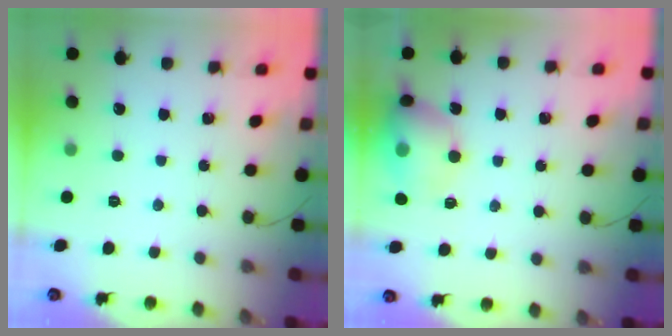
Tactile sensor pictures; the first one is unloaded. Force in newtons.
{"total": 13.1, "press": 12.9, "slide": 2.1}